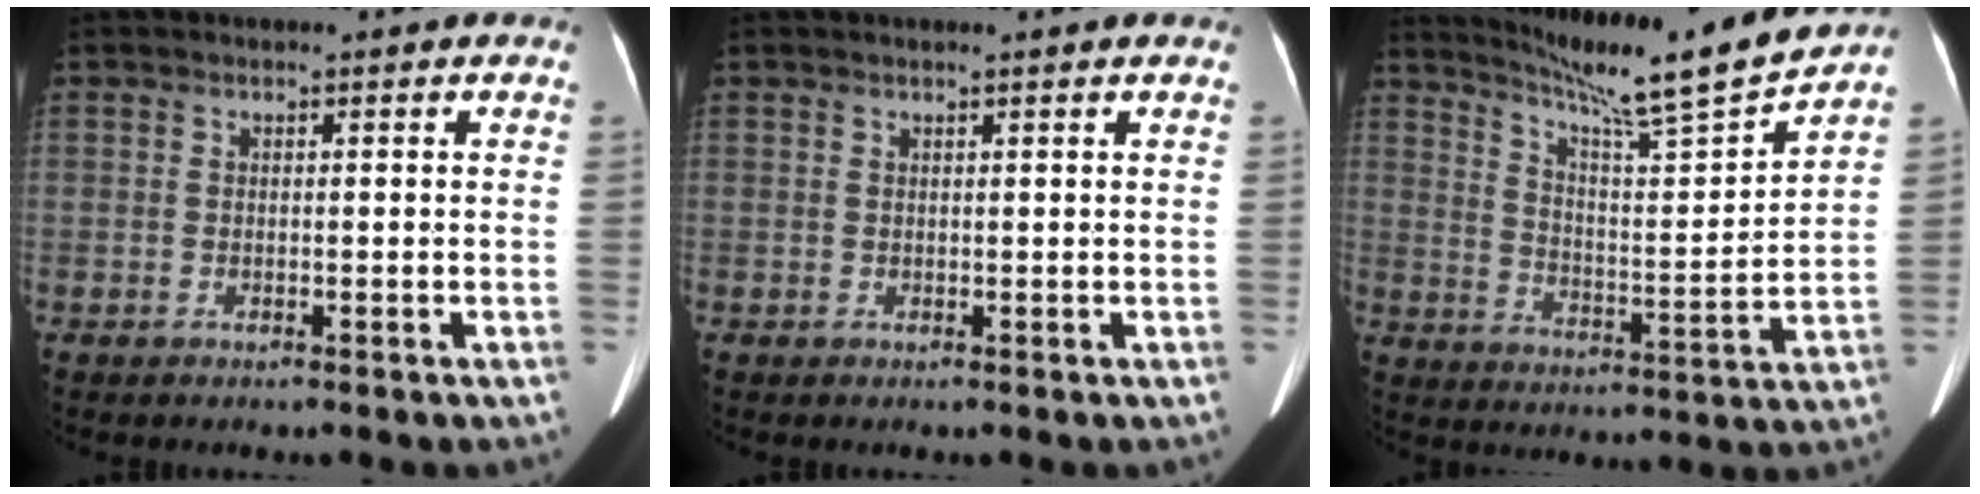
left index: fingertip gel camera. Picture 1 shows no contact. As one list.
[{"total": 1.4, "force": [1.2, -0.2, 0.7], "torque": [-0.013, 0.012, 0.018]}, {"total": 15.5, "force": [14.0, -1.8, 6.3], "torque": [-0.112, -0.027, 0.214]}]